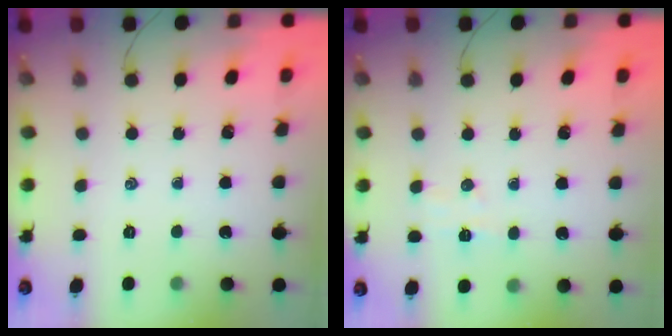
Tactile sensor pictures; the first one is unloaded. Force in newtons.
{"total": 4.4, "press": 4.3, "slide": 1.2}